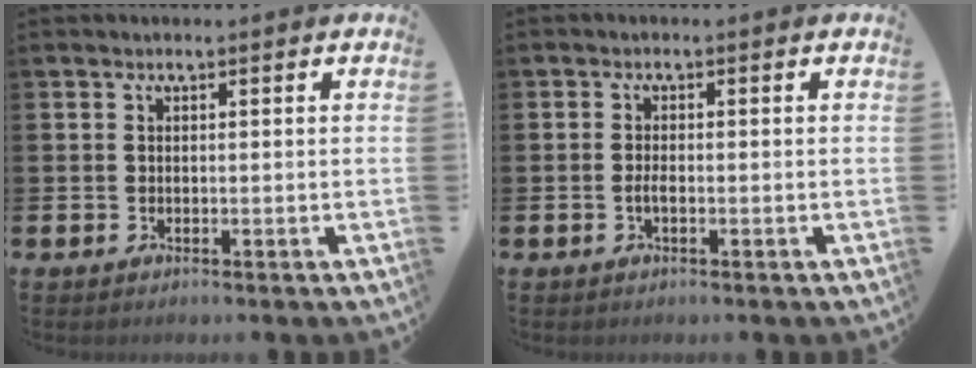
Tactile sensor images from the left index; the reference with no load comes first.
{"total": 1.2, "force": [-0.5, 0.4, 1.0], "torque": [-0.024, 0.002, -0.009]}